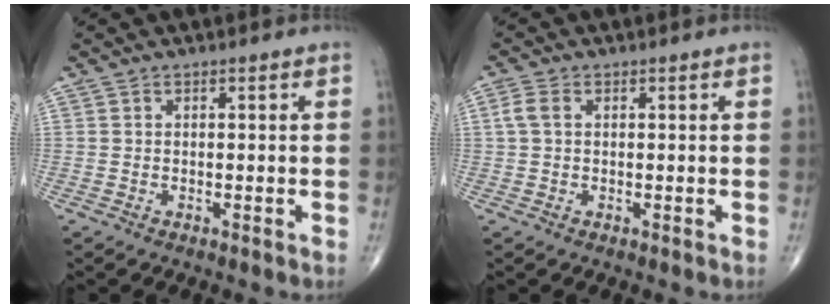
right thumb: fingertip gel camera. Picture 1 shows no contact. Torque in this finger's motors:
{"motor_torque": [-0.04, 0.03, 0.14, -0.11, 0.02]}